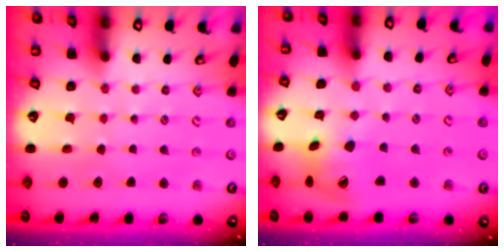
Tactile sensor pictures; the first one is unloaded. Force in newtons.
{"total": 14.7, "press": 14.6, "slide": 1.8}